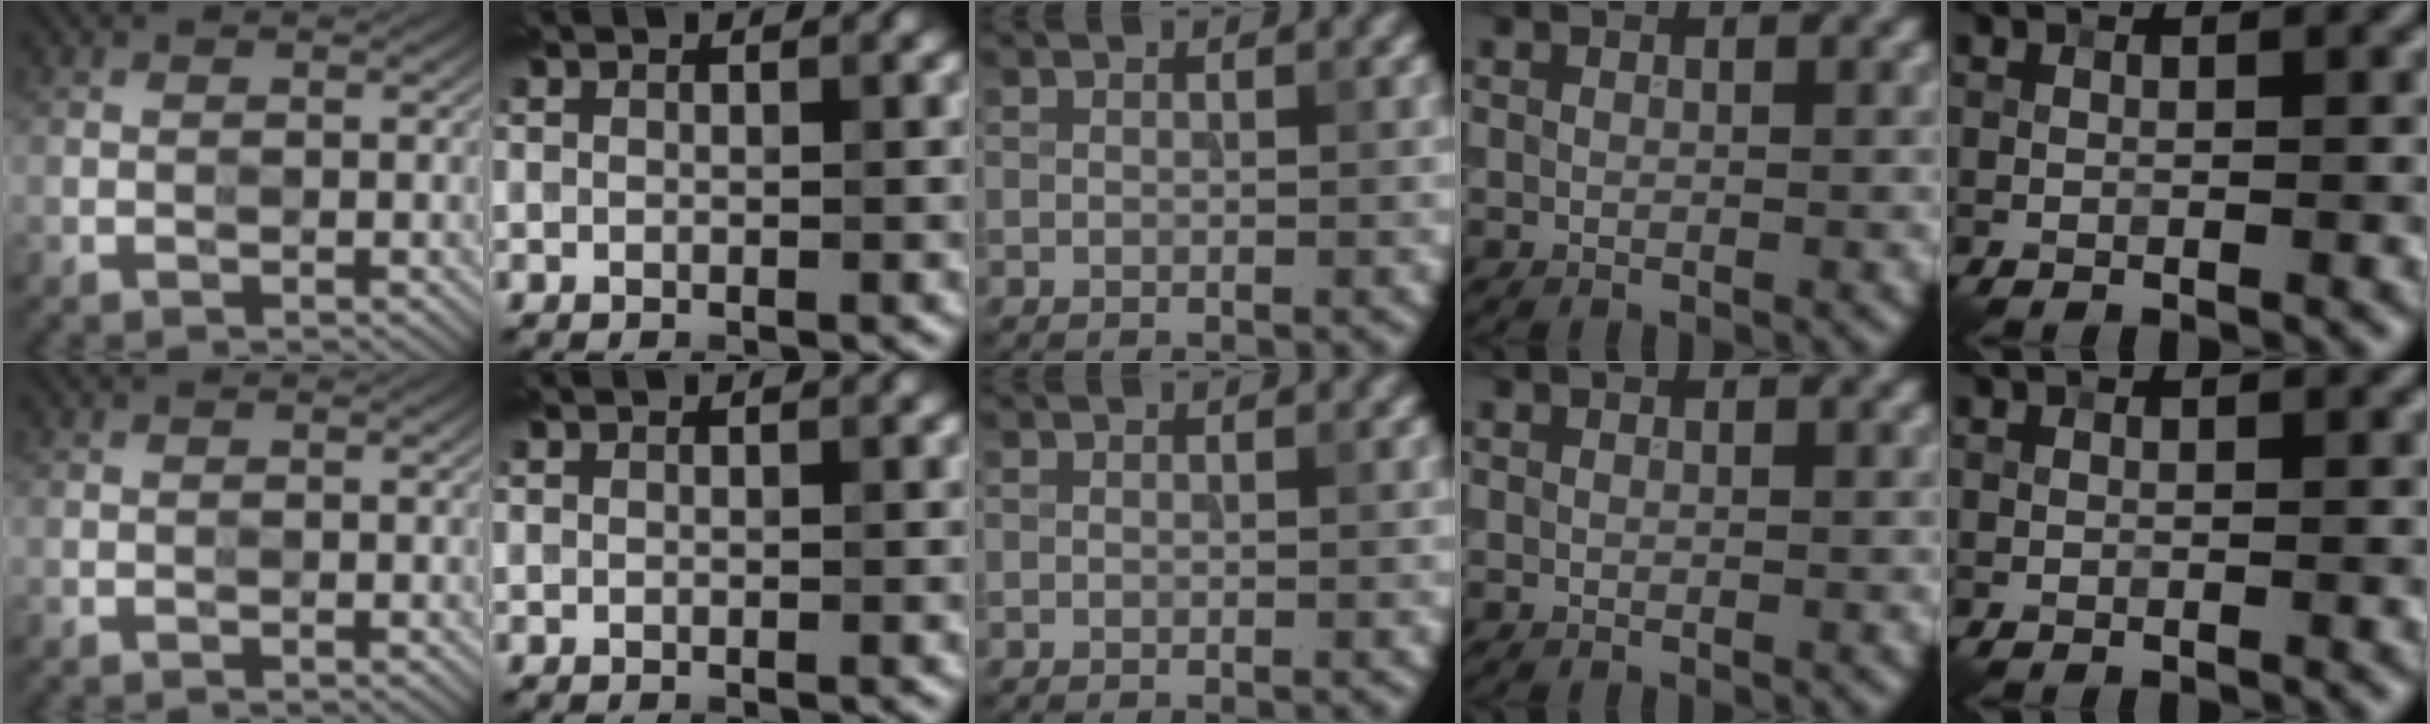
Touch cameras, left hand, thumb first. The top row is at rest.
{}